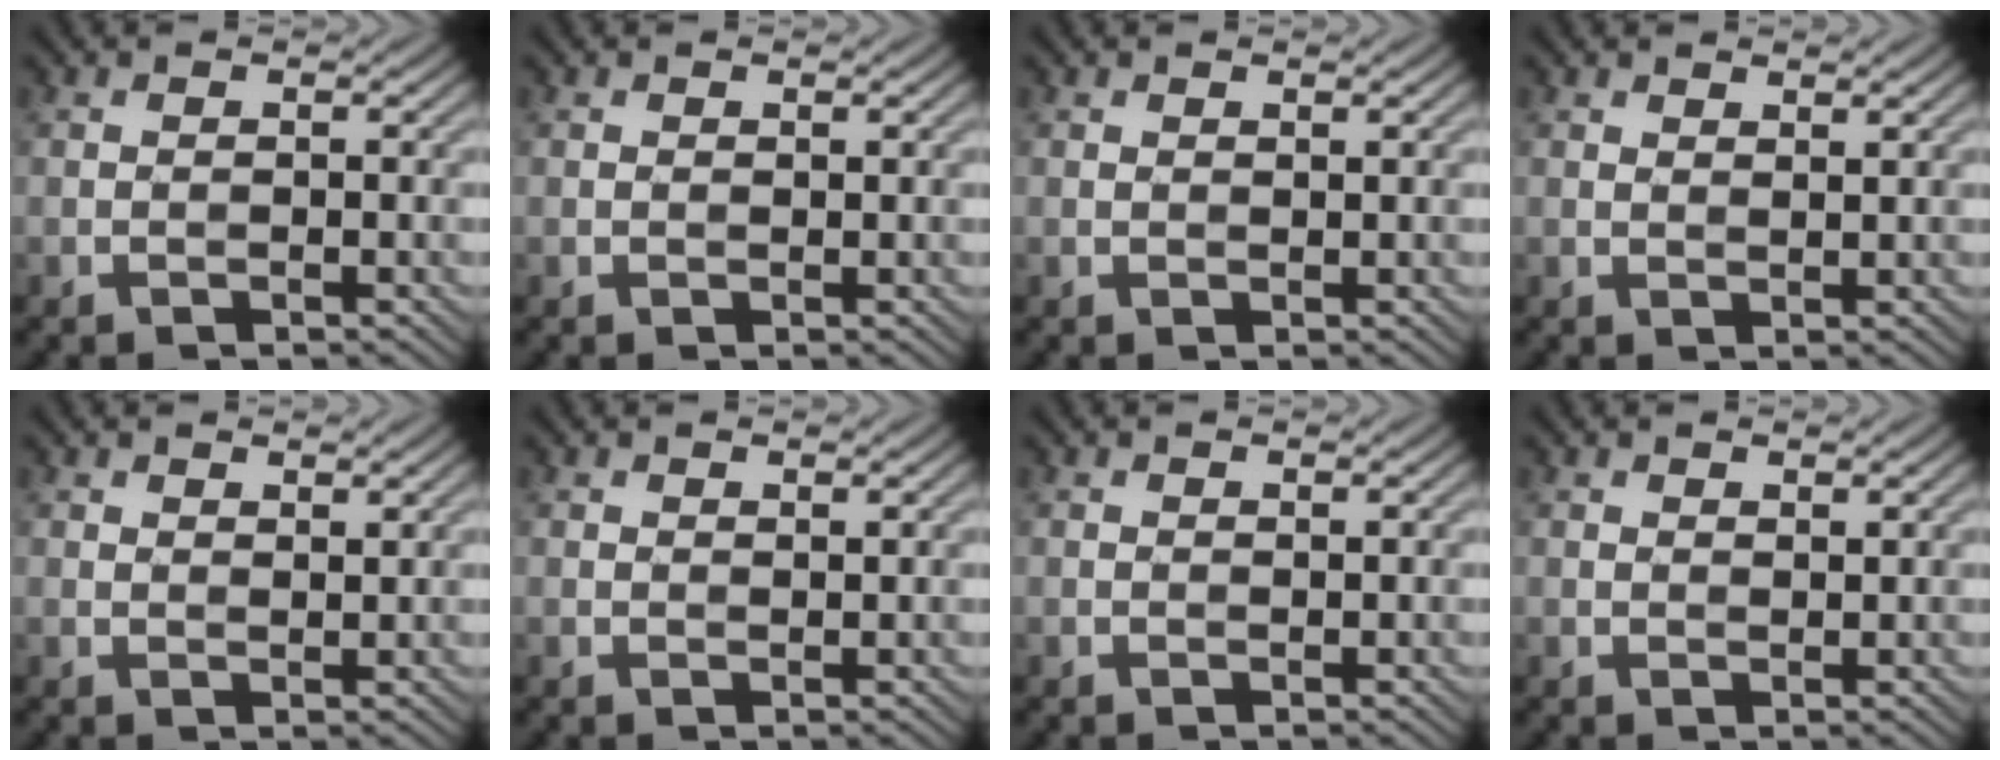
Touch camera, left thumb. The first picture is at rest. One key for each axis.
{"total": 0.8, "fx": 0.5, "fy": 0.4, "fz": 0.4, "tx": -0.005, "ty": 0.001, "tz": 0.012}
{"total": 1.0, "fx": 0.8, "fy": 0.5, "fz": 0.5, "tx": -0.006, "ty": 0.001, "tz": 0.019}
{"total": 2.2, "fx": 1.7, "fy": 0.7, "fz": 1.1, "tx": -0.014, "ty": -0.002, "tz": 0.034}
{"total": 2.5, "fx": 1.9, "fy": 1.0, "fz": 1.3, "tx": -0.019, "ty": -0.001, "tz": 0.039}
{"total": 1.5, "fx": 1.1, "fy": 0.7, "fz": 0.8, "tx": -0.009, "ty": 0.000, "tz": 0.025}
{"total": 0.9, "fx": 0.6, "fy": 0.4, "fz": 0.4, "tx": -0.006, "ty": 0.001, "tz": 0.015}
{"total": 2.0, "fx": 1.5, "fy": 0.9, "fz": 1.0, "tx": -0.013, "ty": 0.000, "tz": 0.032}